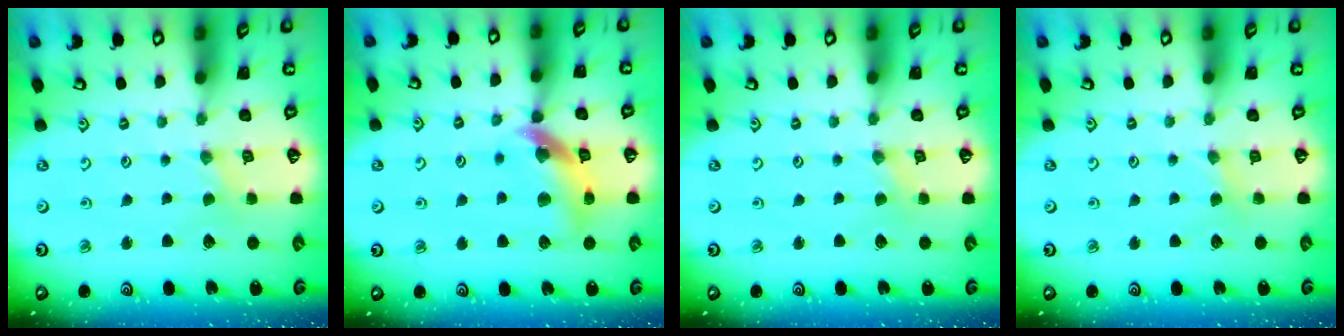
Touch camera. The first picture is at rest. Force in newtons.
{"total": 13.0, "press": 12.9, "slide": 1.8}
{"total": 1.0, "press": 0.9, "slide": 0.2}
{"total": 2.2, "press": 2.2, "slide": 0.4}